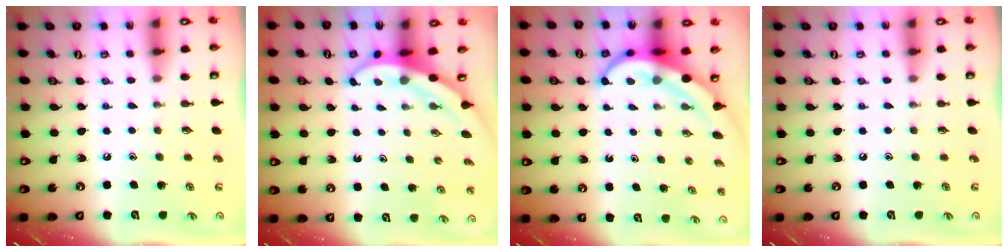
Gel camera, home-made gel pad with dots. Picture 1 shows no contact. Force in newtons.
{"total": 3.3, "press": 3.3, "slide": 0.1}
{"total": 7.1, "press": 7.1, "slide": 0.9}
{"total": 0.0}